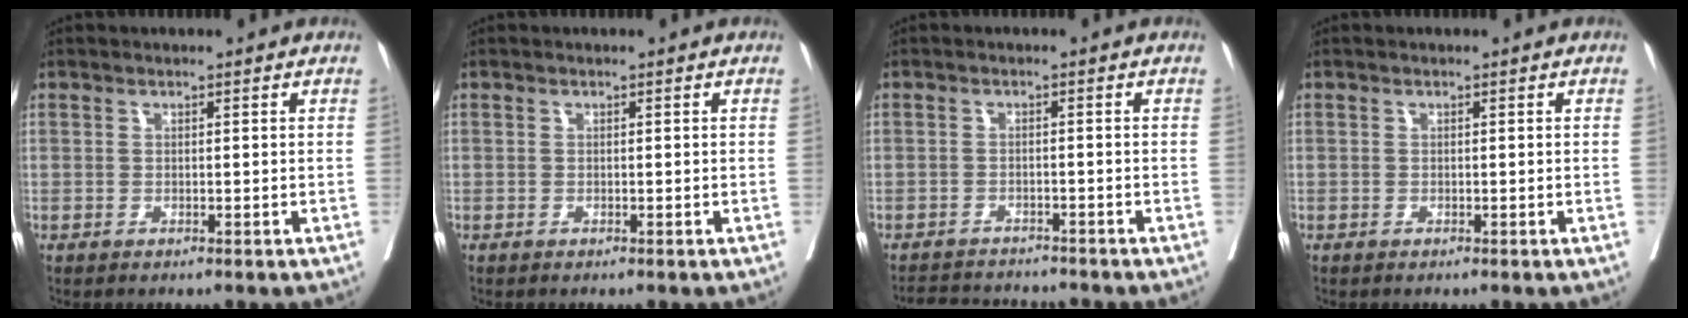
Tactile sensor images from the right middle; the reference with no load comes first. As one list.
[{"total": 0.0}, {"total": 5.6, "force": [-5.6, 0.6, 0.5], "torque": [-0.010, -0.005, -0.088]}, {"total": 0.0}]